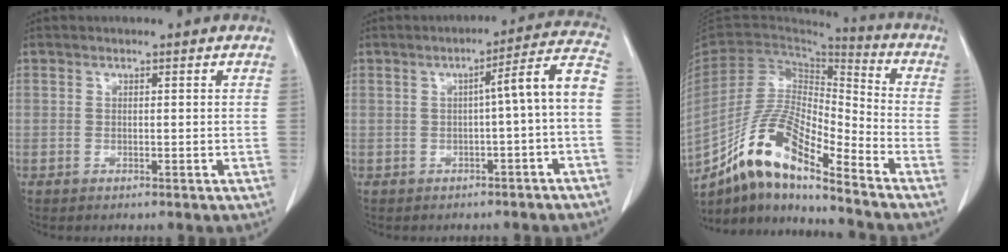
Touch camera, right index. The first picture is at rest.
{"total": 7.8, "force": [-1.7, -0.2, 7.6], "torque": [-0.093, 0.025, -0.026]}
{"total": 14.5, "force": [-10.7, 2.7, 9.5], "torque": [-0.184, 0.014, -0.196]}